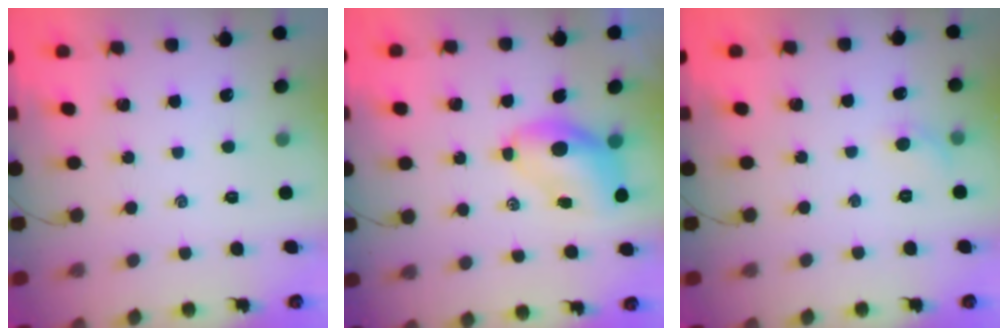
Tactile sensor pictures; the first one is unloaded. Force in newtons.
{"total": 6.6, "press": 6.5, "slide": 1.3}
{"total": 4.5, "press": 4.3, "slide": 1.5}